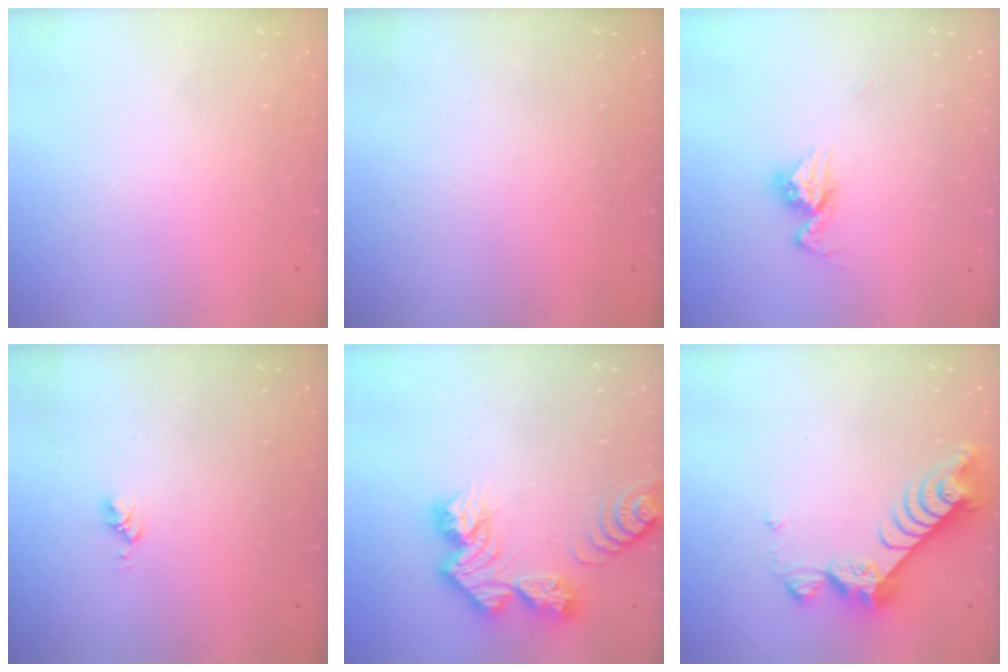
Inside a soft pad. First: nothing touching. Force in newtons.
{"total": 0.0}
{"total": 11.1, "press": 11.0, "slide": 0.9}
{"total": 3.0, "press": 3.0, "slide": 0.4}
{"total": 13.0, "press": 13.0, "slide": 1.1}
{"total": 8.8, "press": 8.7, "slide": 0.9}